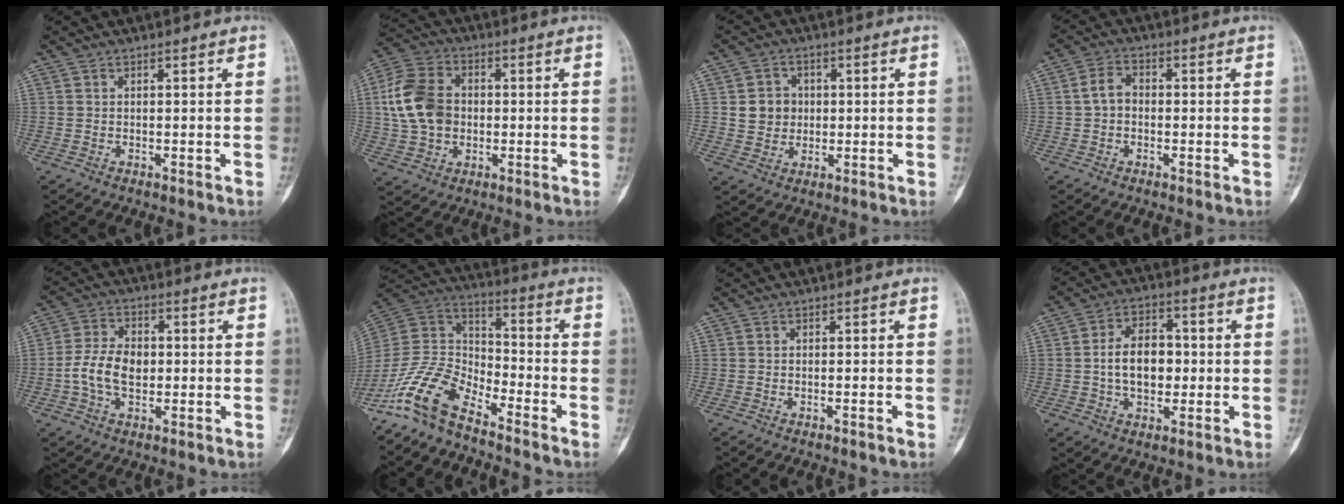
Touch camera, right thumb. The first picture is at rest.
{"total": 12.7, "force": [0.4, 9.5, 8.4], "torque": [-0.147, 0.016, 0.003]}
{"total": 5.9, "force": [0.6, 5.4, 2.3], "torque": [-0.008, 0.004, 0.010]}
{"total": 4.0, "force": [-0.4, 2.9, 2.6], "torque": [-0.041, 0.016, -0.016]}
{"total": 8.6, "force": [-0.8, 5.7, 6.4], "torque": [-0.115, 0.019, -0.020]}
{"total": 12.7, "force": [-9.7, 5.1, 6.4], "torque": [-0.118, 0.082, -0.199]}
{"total": 0.6, "force": [-0.4, 0.0, 0.5], "torque": [-0.011, 0.006, -0.003]}
{"total": 10.2, "force": [-0.4, 6.8, 7.5], "torque": [-0.100, 0.019, -0.013]}